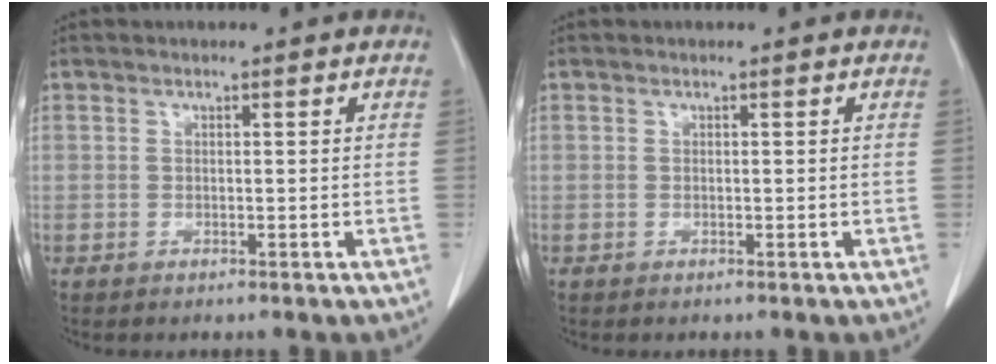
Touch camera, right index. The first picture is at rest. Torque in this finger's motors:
{"motor_torque": [0.00, 0.00, 0.00, 0.00]}